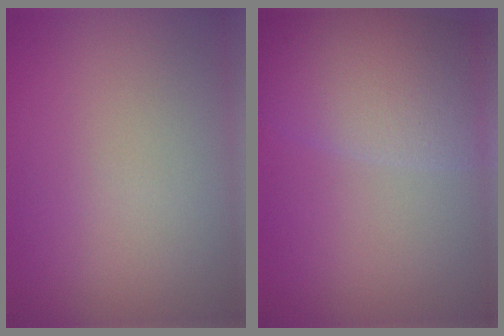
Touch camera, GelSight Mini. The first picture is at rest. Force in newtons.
{"total": 8.3, "press": 8.3, "slide": 0.5}